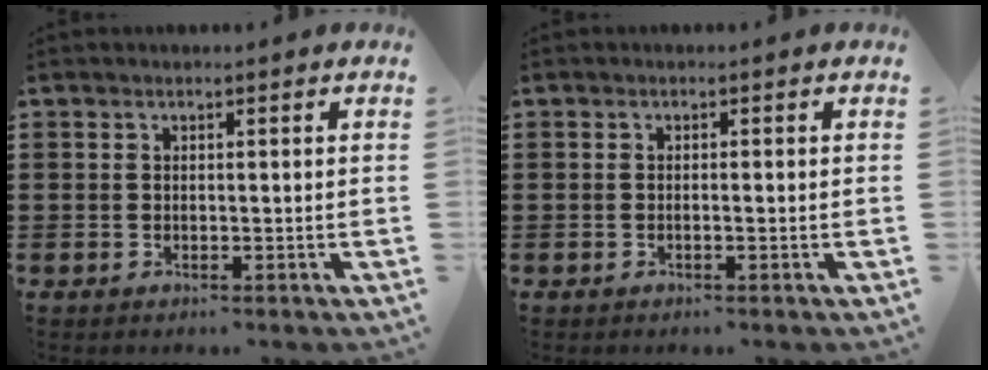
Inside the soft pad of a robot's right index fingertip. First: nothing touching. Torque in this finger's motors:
{"motor_torque": [-0.73, 0.73, -0.02, -0.01]}